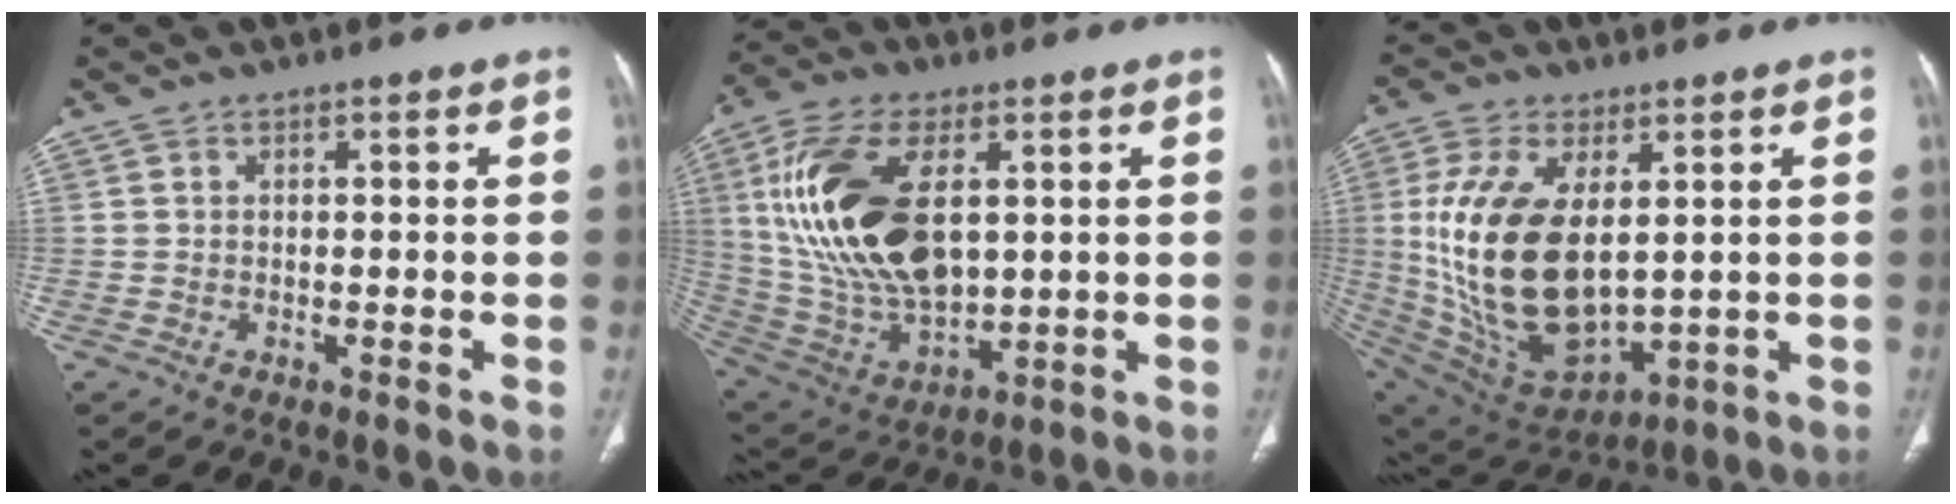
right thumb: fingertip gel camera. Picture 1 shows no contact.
{"total": 23.0, "force": [4.4, 12.4, 18.9], "torque": [-0.374, -0.016, 0.091]}
{"total": 22.5, "force": [2.3, 12.0, 18.9], "torque": [-0.378, -0.024, 0.064]}